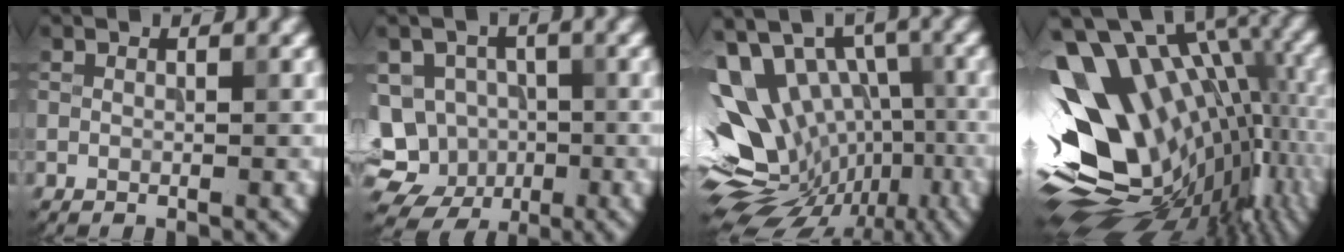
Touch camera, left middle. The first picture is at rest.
{"total": 12.0, "force": [-3.3, 10.8, 4.3], "torque": [-0.085, 0.005, -0.070]}
{"total": 15.4, "force": [-3.3, 10.5, 10.8], "torque": [-0.177, 0.011, -0.032]}
{"total": 18.1, "force": [-0.2, 10.0, 15.1], "torque": [-0.247, -0.008, -0.001]}